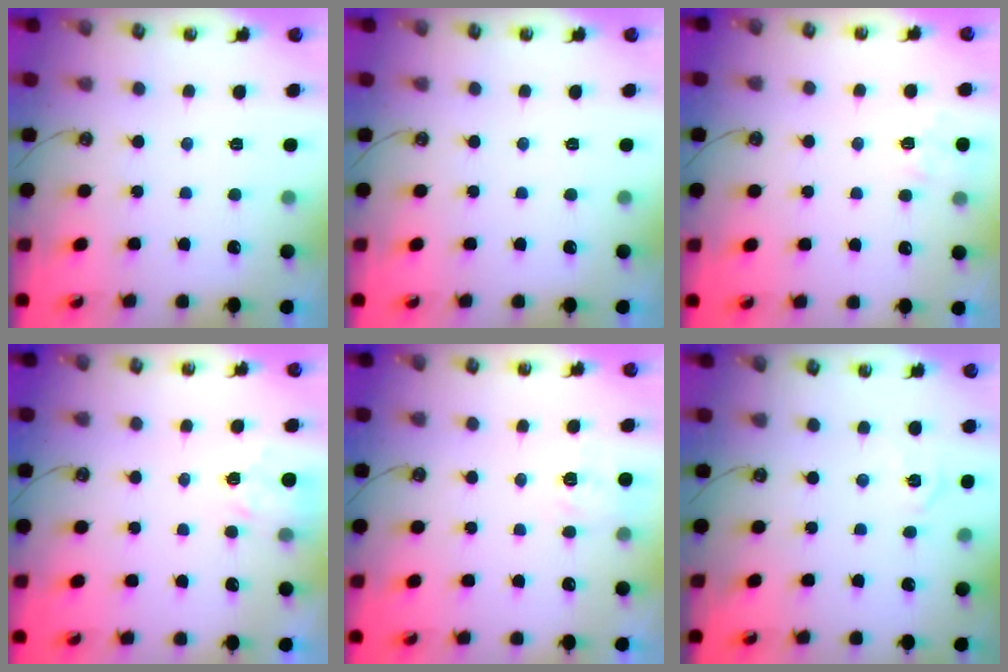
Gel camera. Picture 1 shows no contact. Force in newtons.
{"total": 0.0}
{"total": 4.2, "press": 4.1, "slide": 0.5}
{"total": 5.2, "press": 5.2, "slide": 0.6}
{"total": 4.7, "press": 4.6, "slide": 0.7}
{"total": 4.1, "press": 4.1, "slide": 0.3}